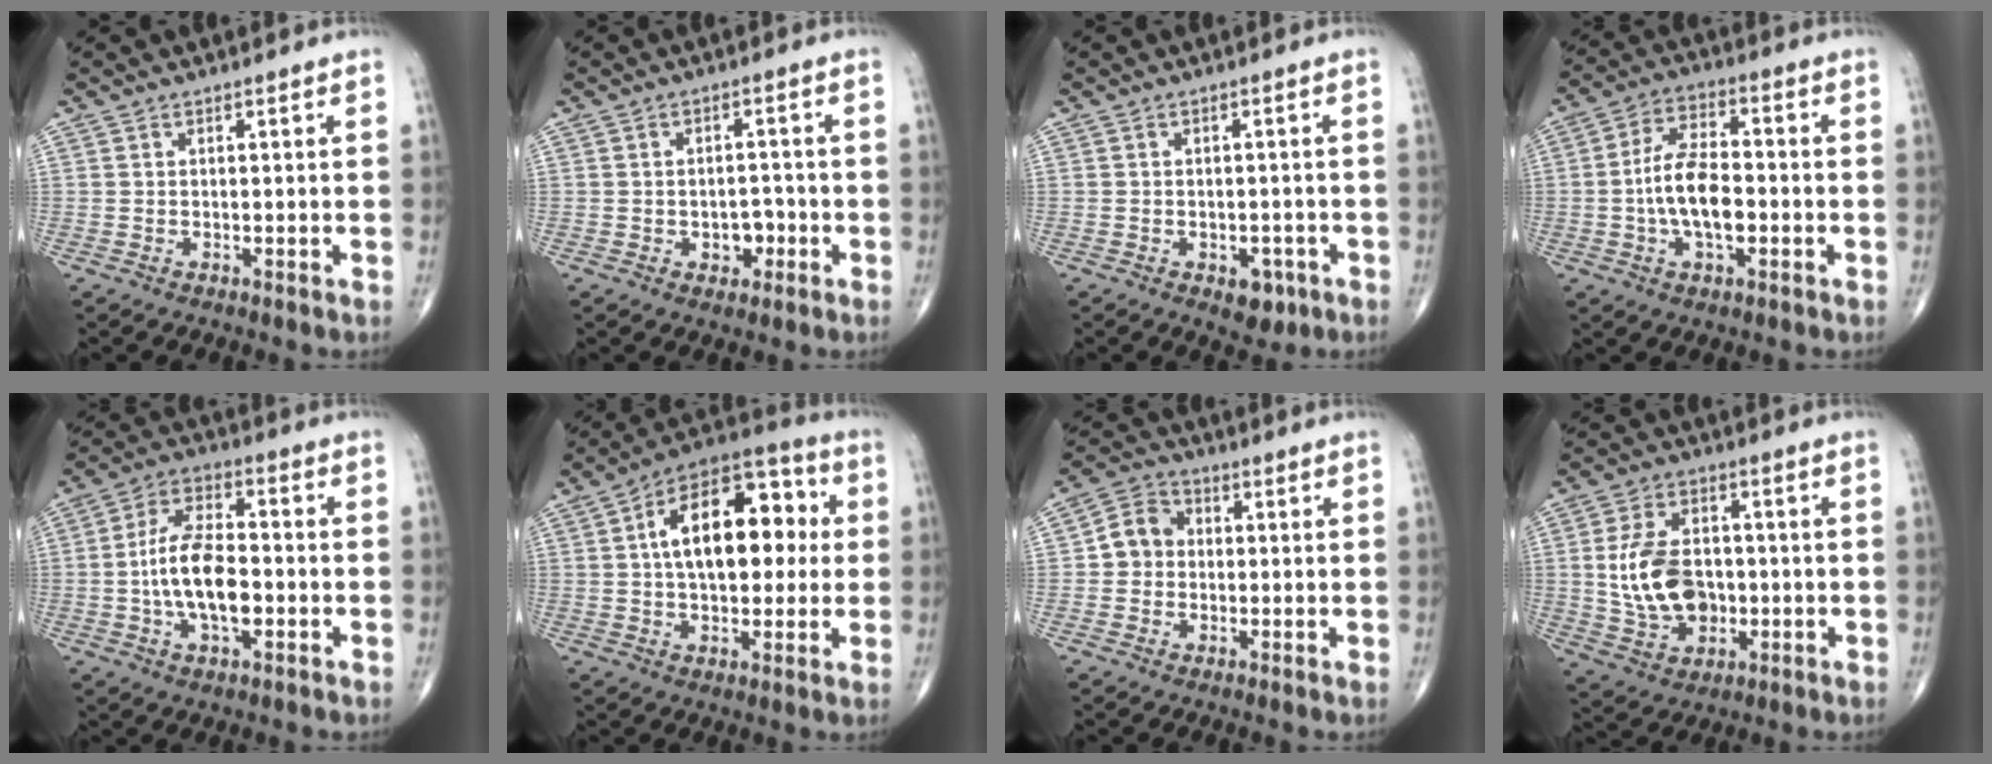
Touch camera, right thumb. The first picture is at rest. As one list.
[{"total": 4.0, "force": [-1.3, 2.9, 2.5], "torque": [-0.014, 0.015, -0.017]}, {"total": 4.3, "force": [-2.0, 2.7, 2.7], "torque": [-0.017, 0.008, -0.021]}, {"total": 11.3, "force": [-1.8, 5.6, 9.6], "torque": [-0.172, 0.022, -0.039]}, {"total": 12.9, "force": [-1.9, 6.3, 11.1], "torque": [-0.200, 0.020, -0.041]}, {"total": 19.0, "force": [2.7, 10.7, 15.5], "torque": [-0.210, 0.032, 0.034]}, {"total": 6.3, "force": [-0.1, 5.6, 2.9], "torque": [-0.033, 0.020, -0.013]}, {"total": 11.2, "force": [-0.2, 7.6, 8.2], "torque": [-0.134, 0.004, 0.005]}]